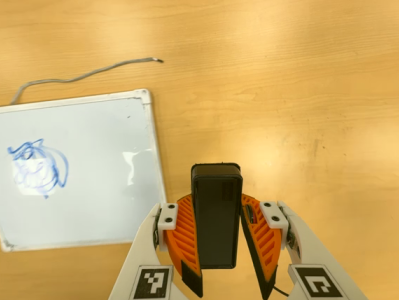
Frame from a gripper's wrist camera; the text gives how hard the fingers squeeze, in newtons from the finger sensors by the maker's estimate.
{"total": 7.8, "left": 7.0, "right": 8.6}